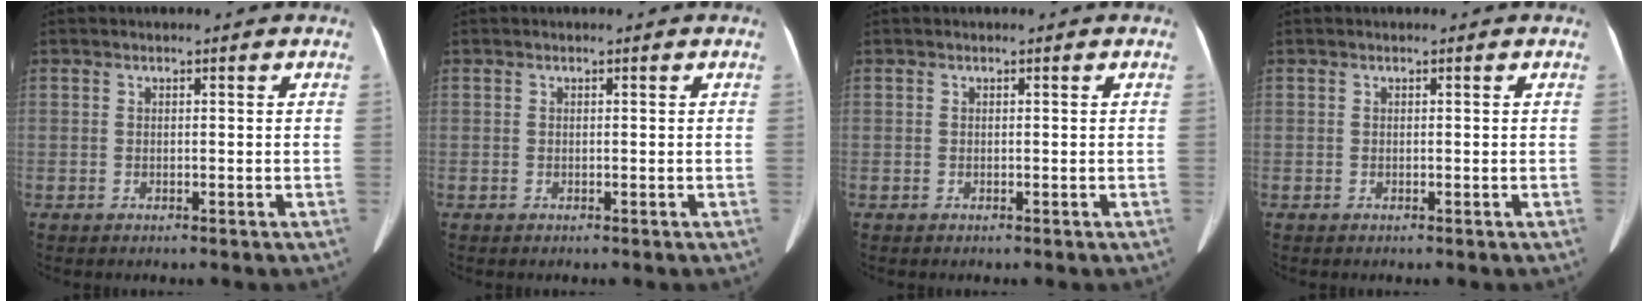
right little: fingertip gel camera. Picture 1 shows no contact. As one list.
[{"total": 0.0}, {"total": 0.0}, {"total": 0.0}]